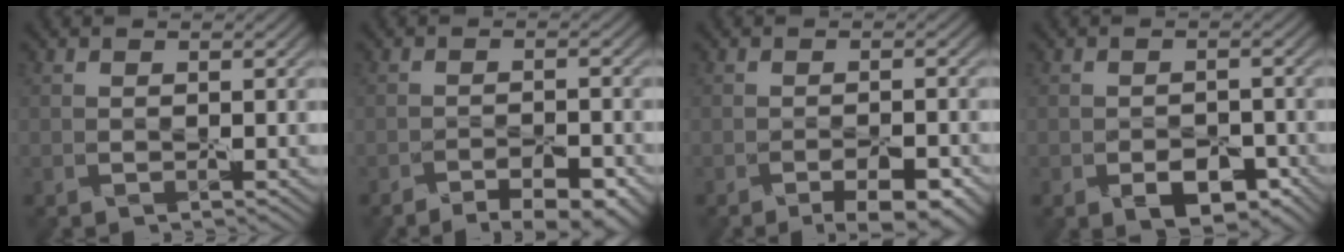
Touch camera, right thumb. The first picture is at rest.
{"total": 5.2, "force": [-4.4, 1.0, 2.6], "torque": [-0.027, 0.013, -0.059]}
{"total": 3.8, "force": [-2.7, 0.8, 2.5], "torque": [-0.025, 0.005, -0.032]}
{"total": 3.7, "force": [-2.2, 2.1, 2.1], "torque": [-0.021, -0.004, -0.030]}